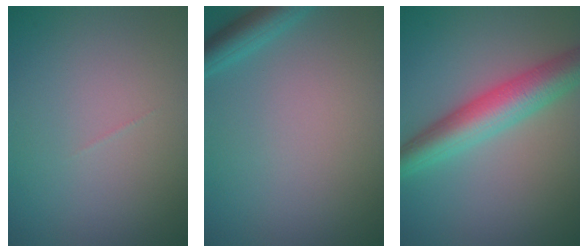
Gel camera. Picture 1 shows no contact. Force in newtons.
{"total": 2.6, "press": 2.6, "slide": 0.2}
{"total": 6.3, "press": 6.3, "slide": 0.2}